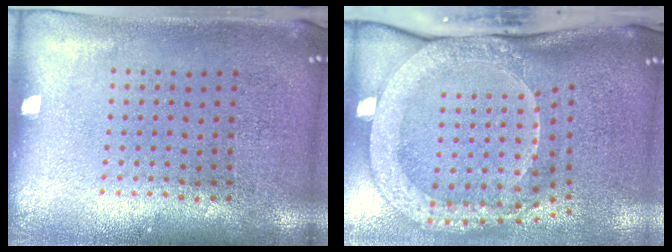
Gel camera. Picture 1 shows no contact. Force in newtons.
{"total": 3.3, "press": 2.3, "slide": 2.3}